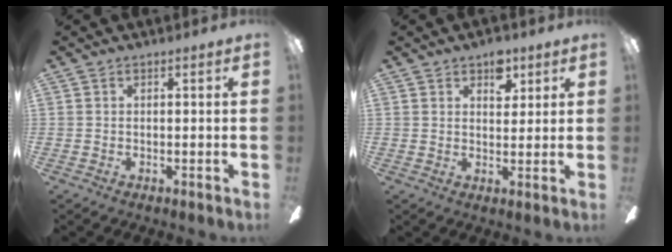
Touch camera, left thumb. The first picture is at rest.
{"total": 6.4, "force": [4.0, 3.7, 3.4], "torque": [-0.028, -0.014, 0.065]}